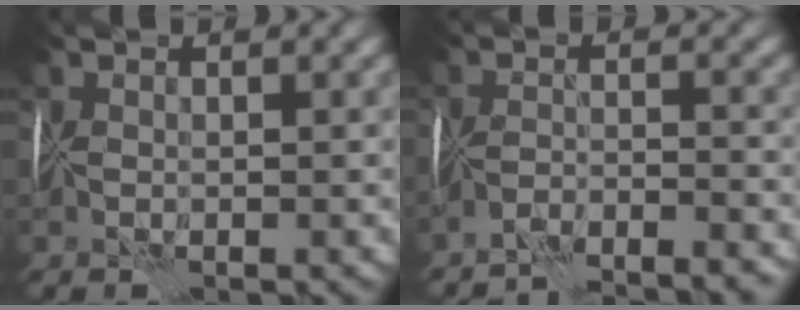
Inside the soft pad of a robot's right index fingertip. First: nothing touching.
{"total": 4.9, "force": [-4.6, -1.6, -0.3], "torque": [0.013, -0.006, -0.079]}